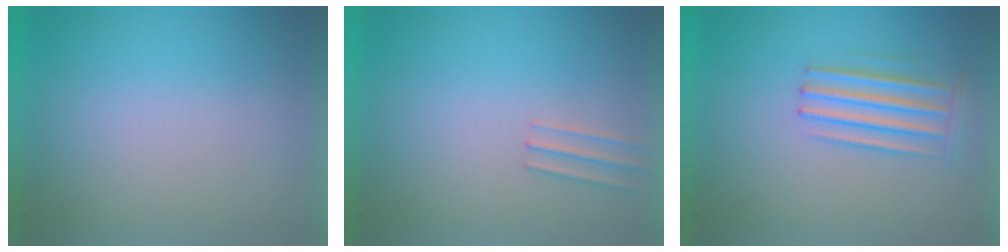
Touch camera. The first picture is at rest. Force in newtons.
{"total": 1.0}
{"total": 2.8}